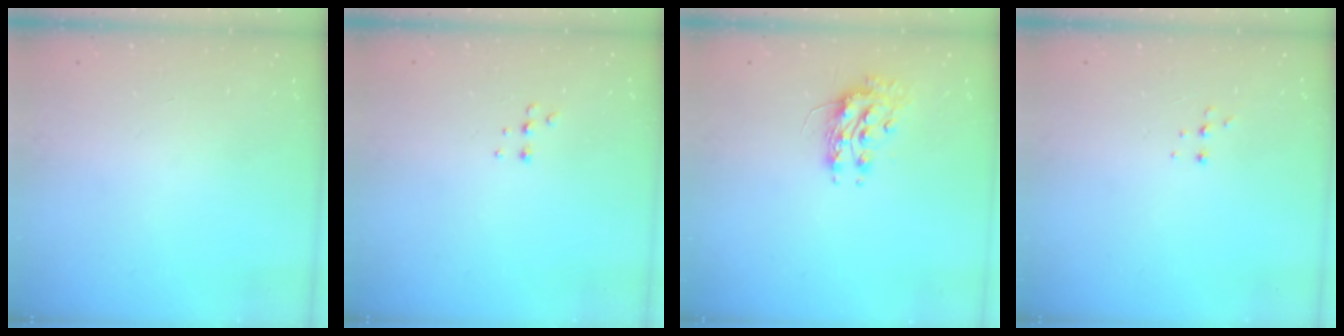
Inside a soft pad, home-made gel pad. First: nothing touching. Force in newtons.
{"total": 4.5, "press": 4.4, "slide": 0.7}
{"total": 8.5, "press": 8.5, "slide": 0.6}
{"total": 5.0, "press": 4.9, "slide": 0.9}